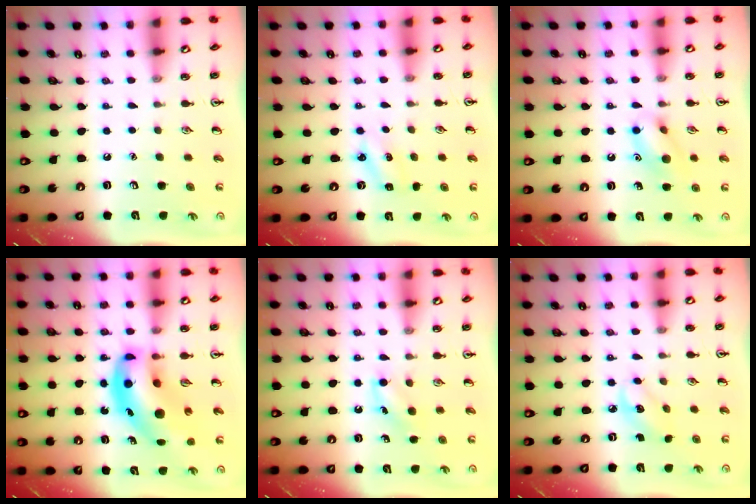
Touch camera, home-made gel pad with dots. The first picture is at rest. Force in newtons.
{"total": 2.6, "press": 2.4, "slide": 0.8}
{"total": 11.0, "press": 11.0, "slide": 0.6}
{"total": 14.2, "press": 13.6, "slide": 3.8}
{"total": 5.2, "press": 5.0, "slide": 1.3}
{"total": 3.0, "press": 2.9, "slide": 0.8}